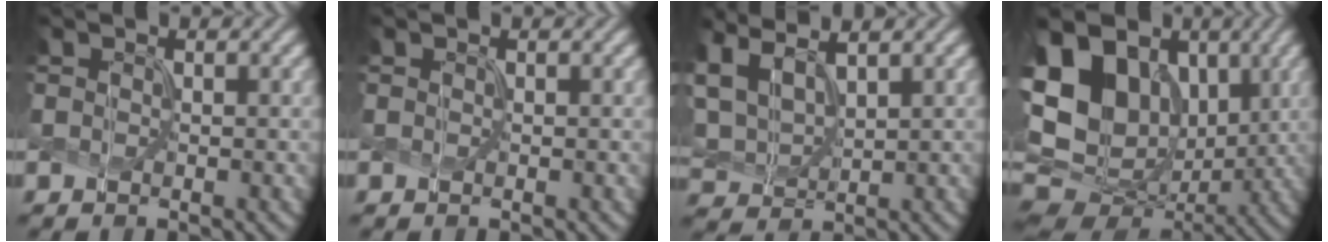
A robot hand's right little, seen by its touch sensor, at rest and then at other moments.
{"total": 0.0}
{"total": 4.8, "force": [2.9, 2.1, 3.1], "torque": [-0.087, 0.016, 0.059]}
{"total": 17.2, "force": [3.8, 12.7, 10.9], "torque": [-0.226, 0.029, 0.073]}